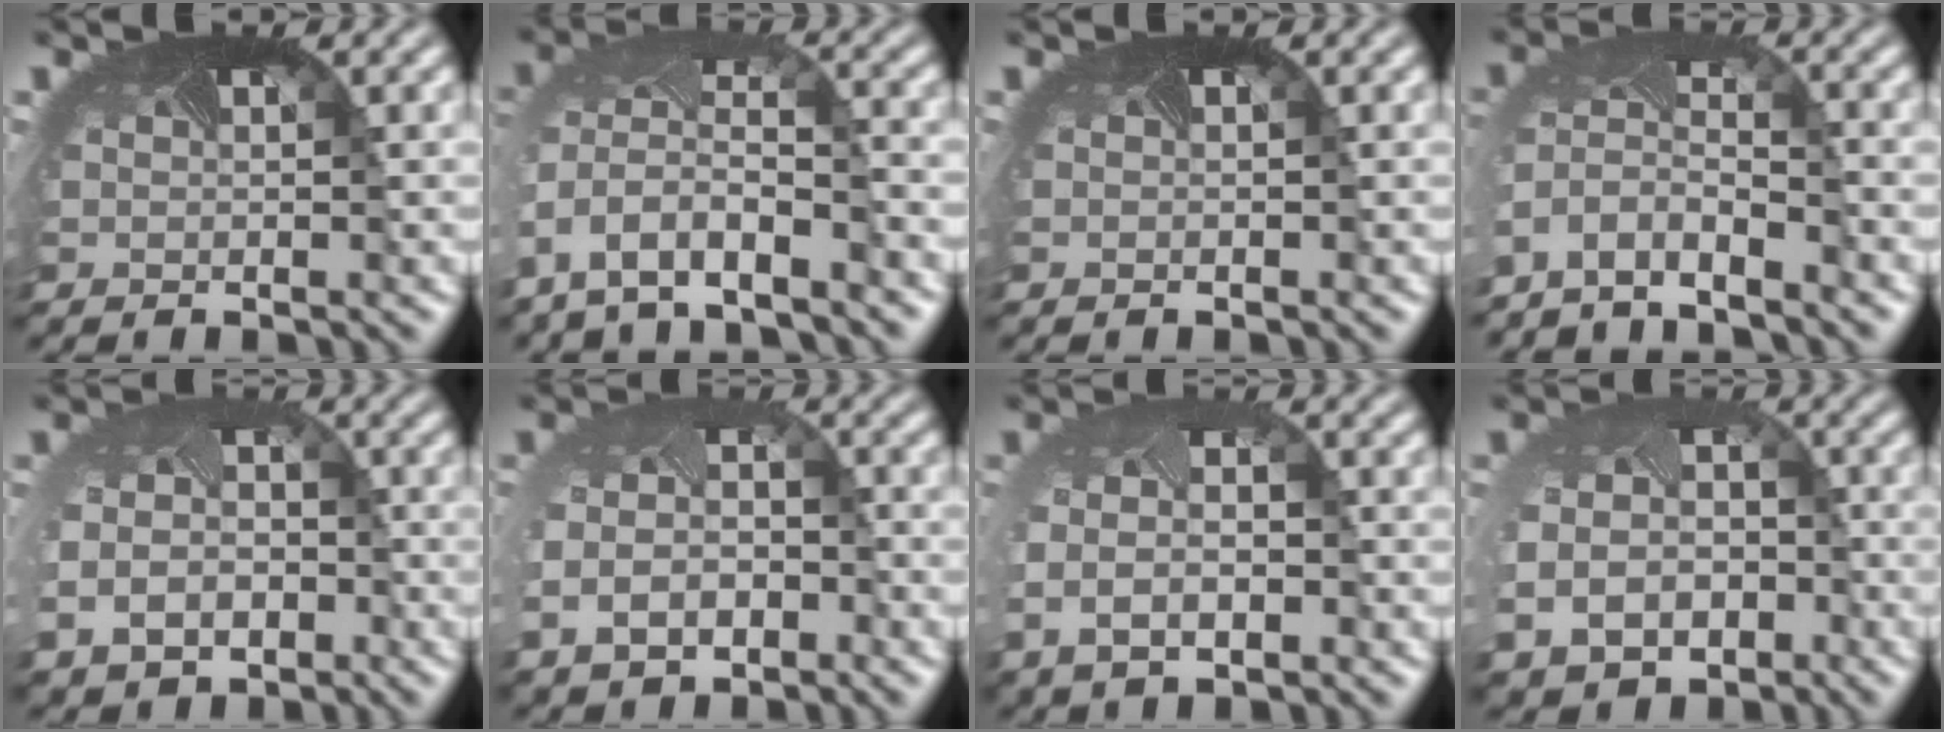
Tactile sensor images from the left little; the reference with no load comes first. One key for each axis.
{"total": 7.7, "fx": -4.7, "fy": 3.9, "fz": 4.8, "tx": -0.127, "ty": -0.024, "tz": -0.061}
{"total": 0.0}
{"total": 4.1, "fx": -3.8, "fy": 0.9, "fz": 1.4, "tx": -0.040, "ty": -0.009, "tz": -0.076}
{"total": 6.5, "fx": -2.4, "fy": 5.1, "fz": 3.1, "tx": -0.062, "ty": -0.038, "tz": -0.024}
{"total": 5.3, "fx": -2.0, "fy": 3.8, "fz": 3.0, "tx": -0.084, "ty": -0.028, "tz": -0.030}
{"total": 5.0, "fx": -0.8, "fy": 3.2, "fz": 3.7, "tx": -0.097, "ty": -0.019, "tz": -0.010}
{"total": 8.3, "fx": -3.3, "fy": 6.6, "fz": 3.8, "tx": -0.086, "ty": -0.047, "tz": -0.039}